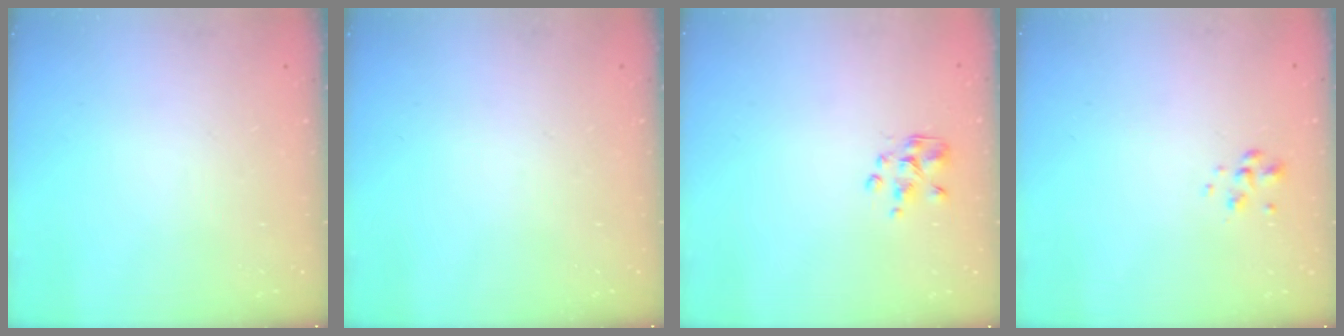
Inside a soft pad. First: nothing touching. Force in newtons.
{"total": 0.0}
{"total": 2.3, "press": 2.2, "slide": 0.7}
{"total": 1.8, "press": 1.7, "slide": 0.5}